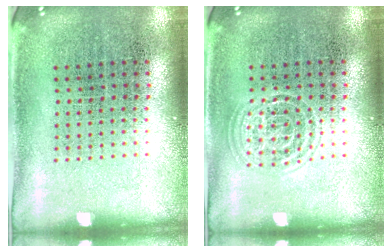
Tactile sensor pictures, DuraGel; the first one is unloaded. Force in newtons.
{"total": 1.2, "press": 1.1, "slide": 0.2}